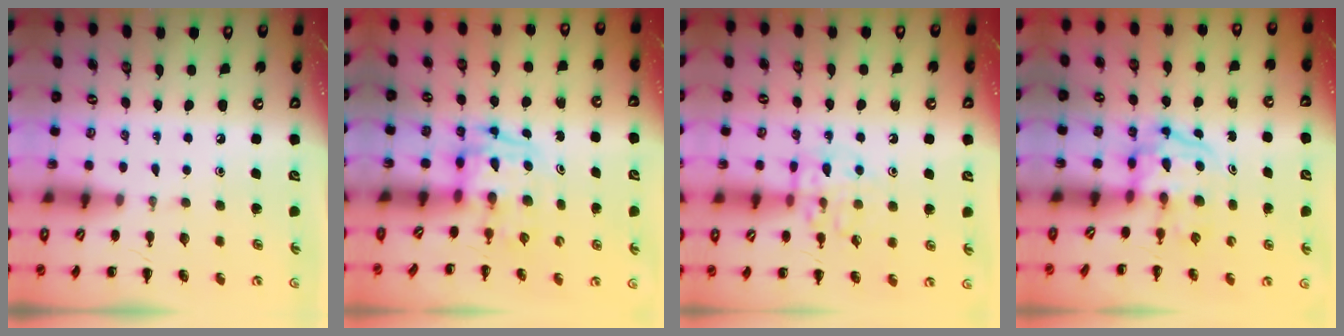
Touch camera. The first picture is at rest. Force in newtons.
{"total": 3.3, "press": 3.3, "slide": 0.5}
{"total": 11.6, "press": 11.5, "slide": 1.0}
{"total": 3.8, "press": 3.7, "slide": 0.5}